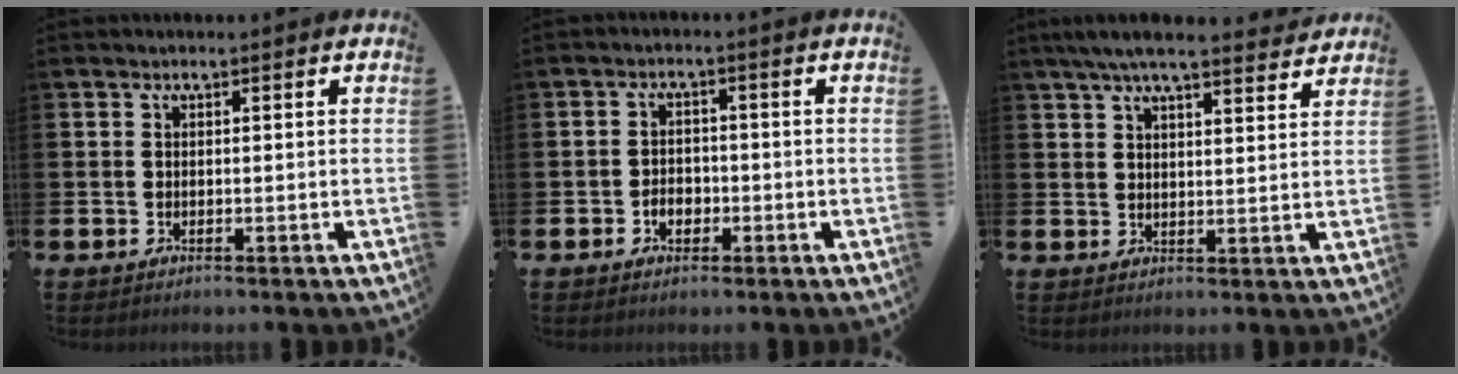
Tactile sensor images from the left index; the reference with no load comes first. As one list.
[{"total": 2.4, "force": [-0.9, 1.8, 1.2], "torque": [-0.017, 0.000, -0.022]}, {"total": 6.4, "force": [5.9, 0.8, 2.3], "torque": [-0.054, -0.024, 0.104]}]